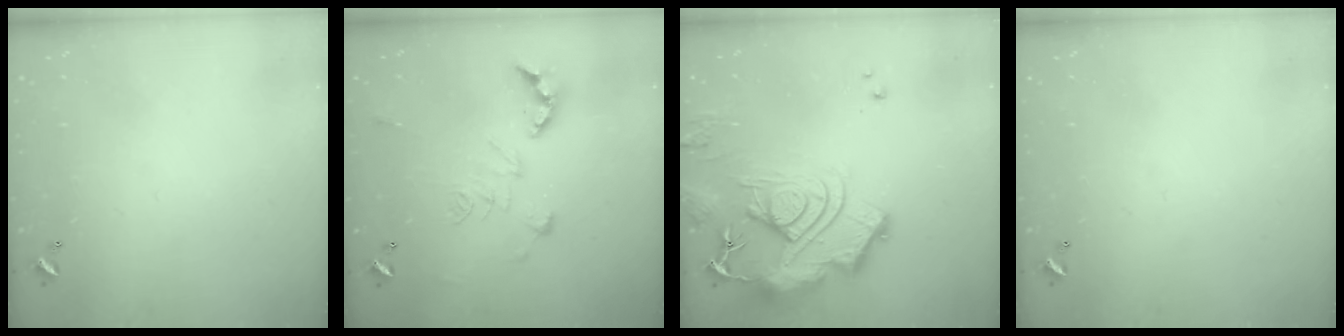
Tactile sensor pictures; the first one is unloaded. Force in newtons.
{"total": 2.5, "press": 2.0, "slide": 1.5}
{"total": 16.2, "press": 16.1, "slide": 1.7}
{"total": 0.0}